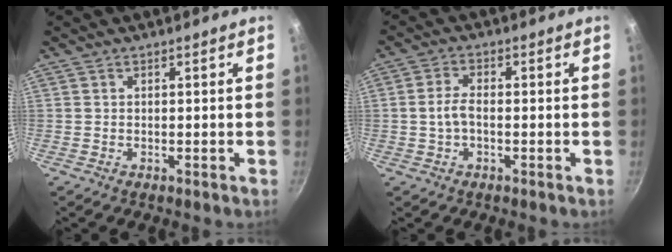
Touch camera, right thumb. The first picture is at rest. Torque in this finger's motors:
{"motor_torque": [-0.24, 0.07, -0.53, 0.05, -0.05]}